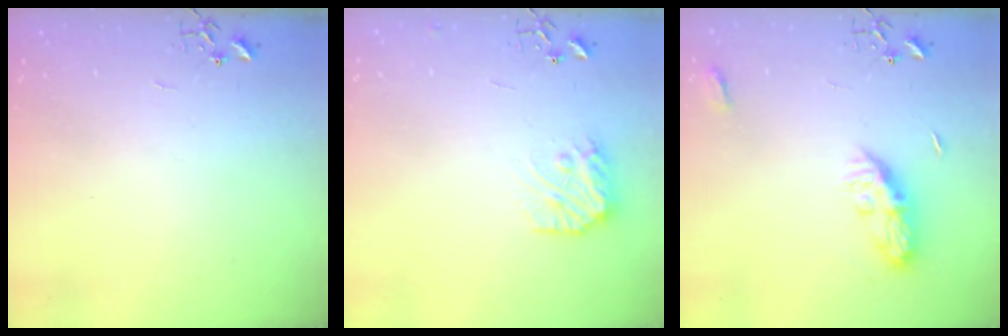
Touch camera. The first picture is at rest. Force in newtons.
{"total": 10.4, "press": 10.4, "slide": 0.6}
{"total": 8.0, "press": 8.0, "slide": 0.4}